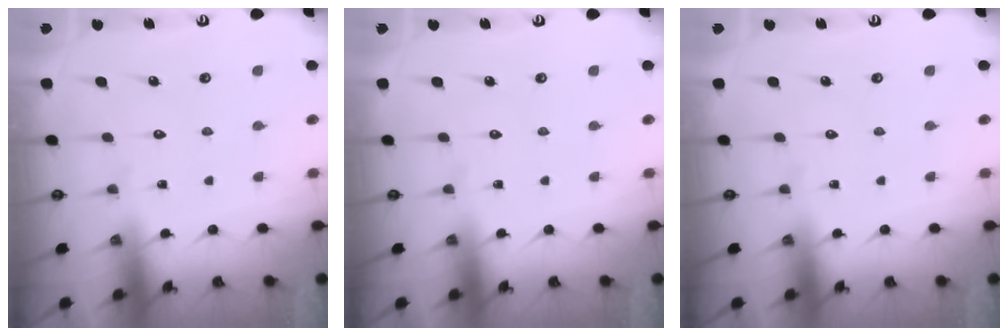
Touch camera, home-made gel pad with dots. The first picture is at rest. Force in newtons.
{"total": 0.0}
{"total": 0.0}